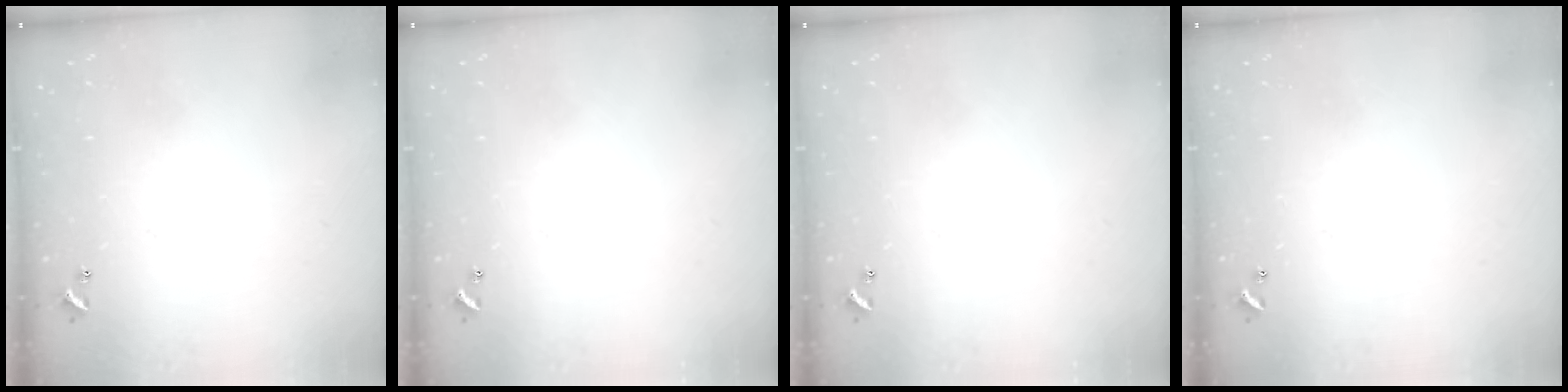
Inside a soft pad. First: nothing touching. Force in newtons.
{"total": 0.0}
{"total": 0.0}
{"total": 0.0}